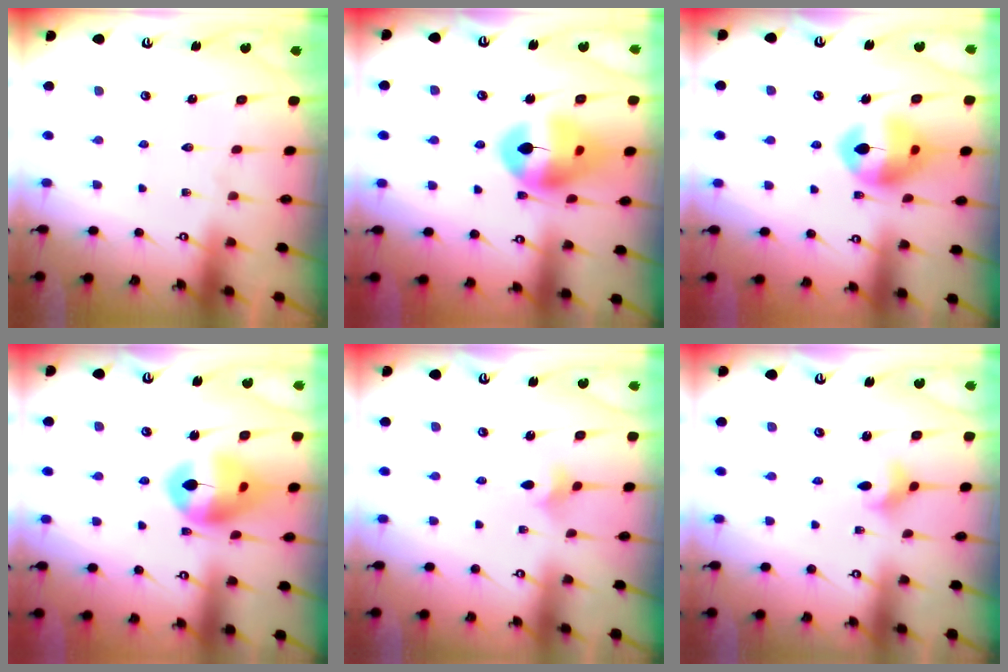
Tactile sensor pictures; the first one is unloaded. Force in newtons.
{"total": 14.1, "press": 14.0, "slide": 1.6}
{"total": 13.7, "press": 13.6, "slide": 1.9}
{"total": 13.9, "press": 13.9, "slide": 1.3}
{"total": 2.9, "press": 2.8, "slide": 0.7}
{"total": 4.1, "press": 4.1, "slide": 0.8}